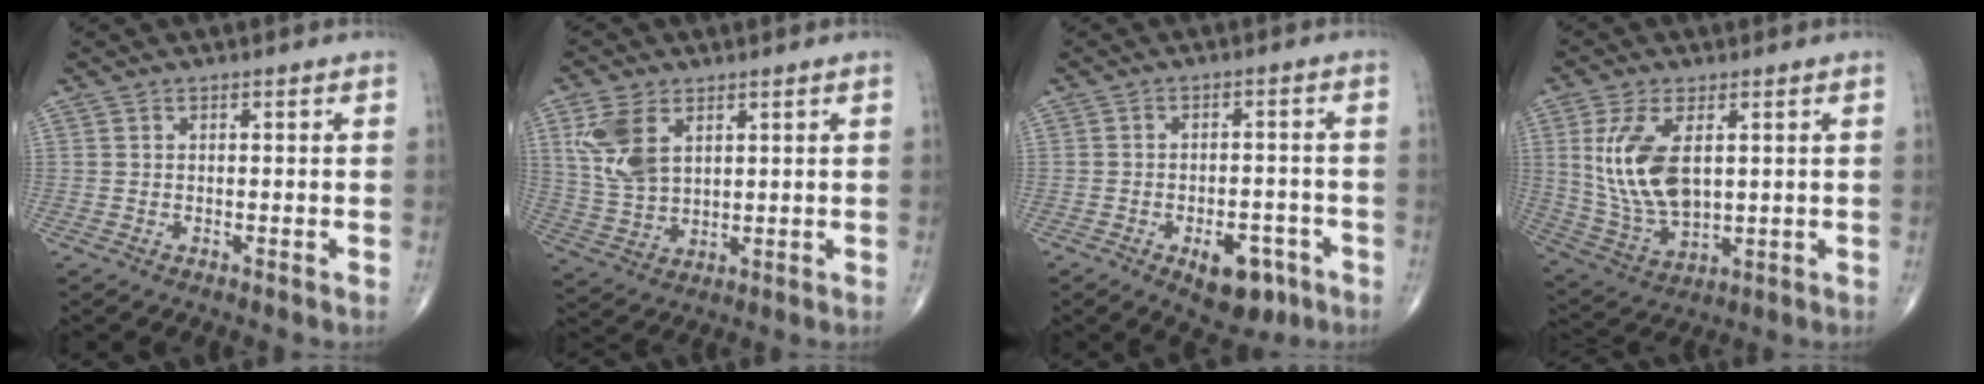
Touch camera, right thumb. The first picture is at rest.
{"total": 9.6, "force": [3.8, 5.8, 6.7], "torque": [-0.135, -0.007, 0.085]}
{"total": 8.6, "force": [-4.2, 4.7, 5.9], "torque": [-0.061, 0.021, -0.051]}
{"total": 13.7, "force": [2.9, 7.2, 11.3], "torque": [-0.228, -0.015, 0.070]}